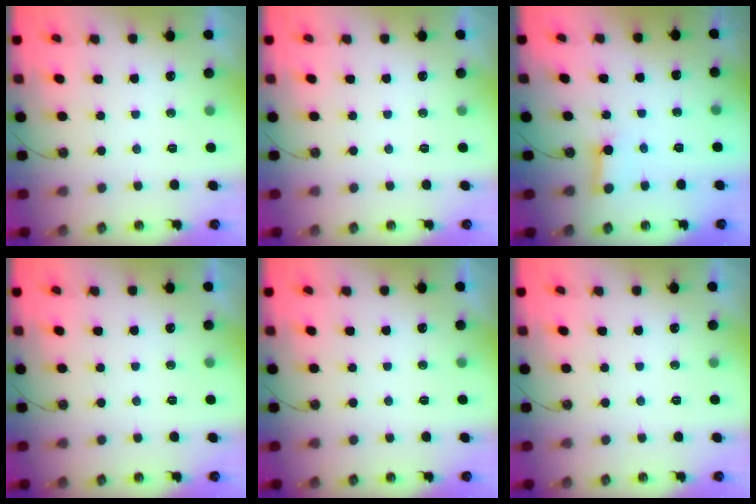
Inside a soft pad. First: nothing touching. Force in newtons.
{"total": 0.0}
{"total": 4.2, "press": 4.2, "slide": 0.5}
{"total": 0.0}
{"total": 0.0}
{"total": 0.0}